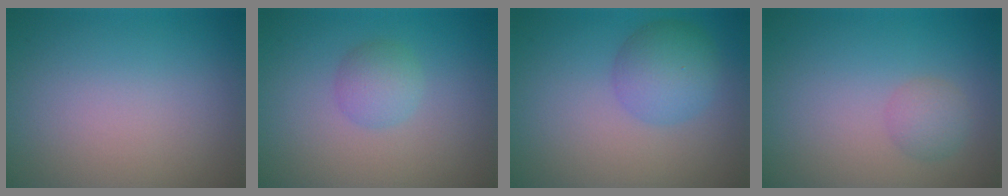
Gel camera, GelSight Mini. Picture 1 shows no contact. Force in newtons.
{"total": 2.1, "press": 2.1, "slide": 0.1}
{"total": 3.9, "press": 3.9, "slide": 0.2}
{"total": 1.6, "press": 1.6, "slide": 0.1}